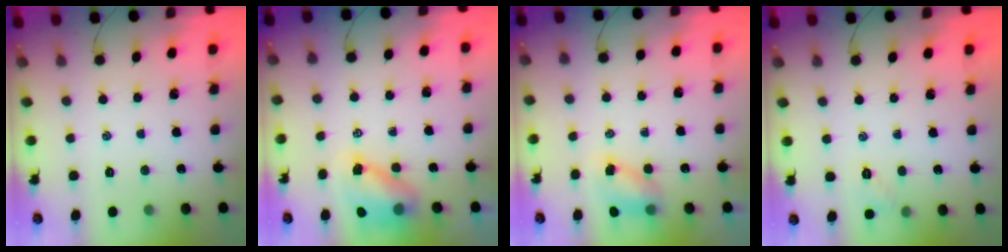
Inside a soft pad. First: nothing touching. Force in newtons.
{"total": 8.1, "press": 8.0, "slide": 1.1}
{"total": 5.6, "press": 5.5, "slide": 0.6}
{"total": 3.9, "press": 3.7, "slide": 1.0}